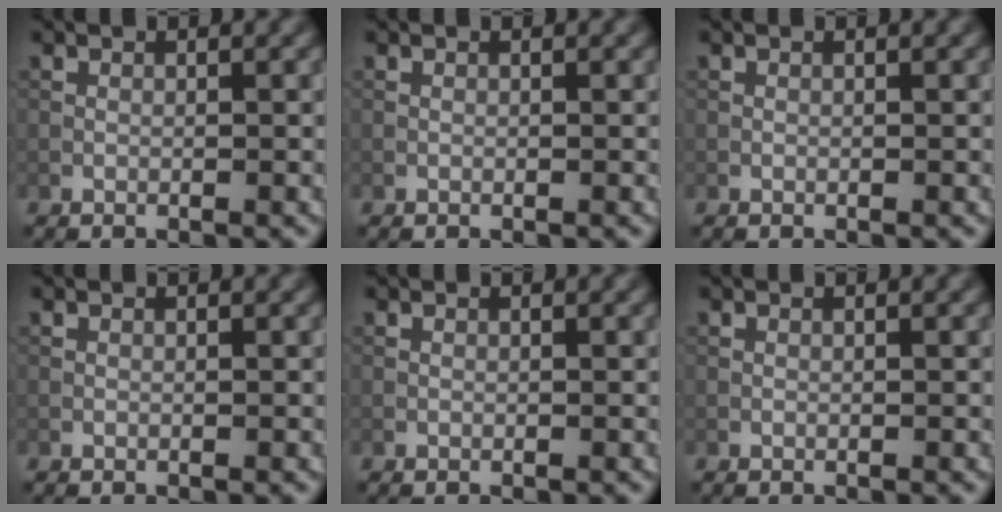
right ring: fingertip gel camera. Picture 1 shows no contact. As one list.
[{"total": 0.0}, {"total": 0.0}, {"total": 0.0}, {"total": 0.0}, {"total": 0.0}]